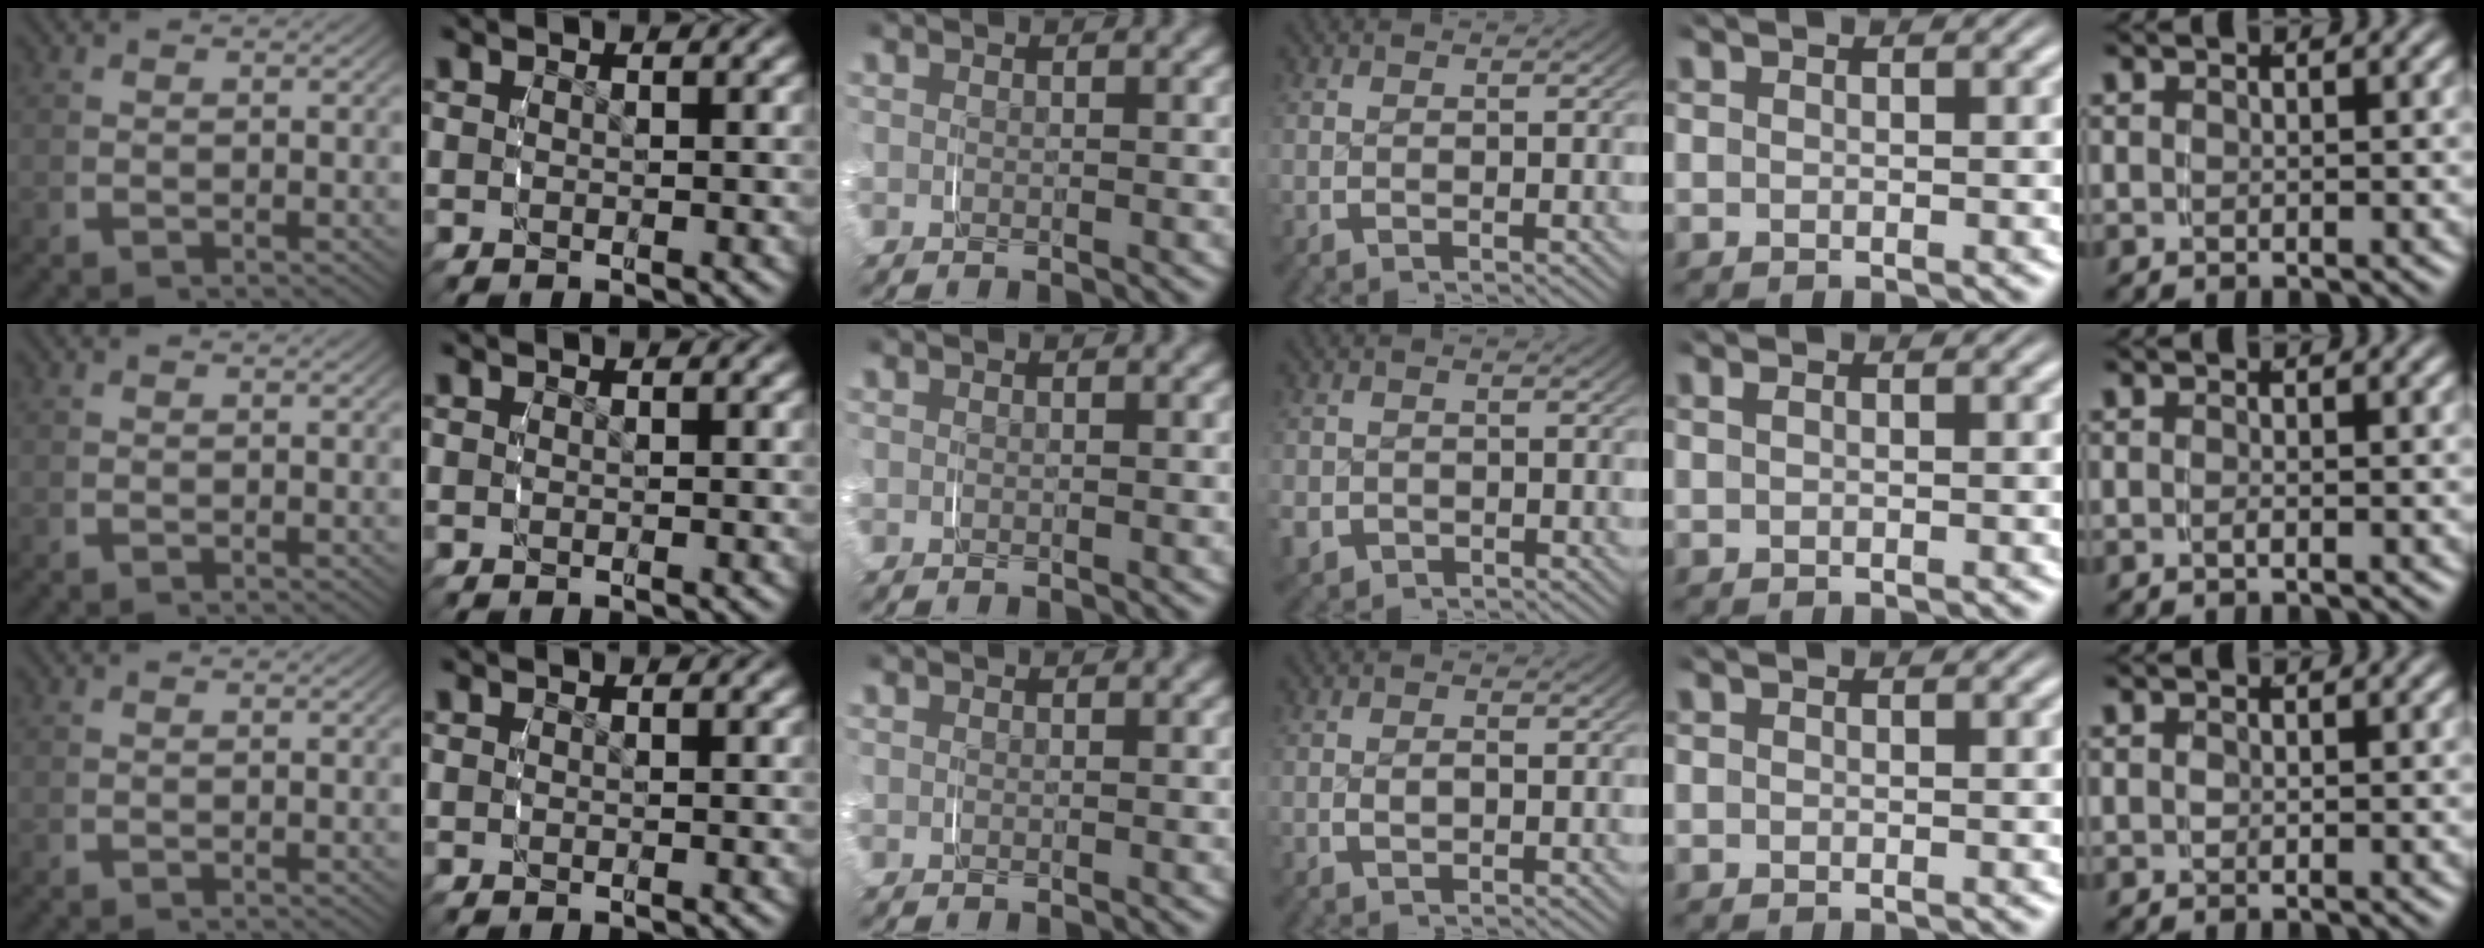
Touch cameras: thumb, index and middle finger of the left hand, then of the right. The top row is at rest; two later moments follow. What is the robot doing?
{"motion": "grasp_and_lifting", "object": "paper"}